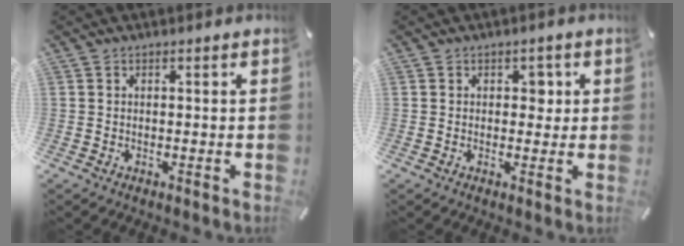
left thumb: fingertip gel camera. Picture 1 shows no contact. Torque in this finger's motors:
{"motor_torque": [0.17, 0.44, 0.11, -0.23, 0.00]}